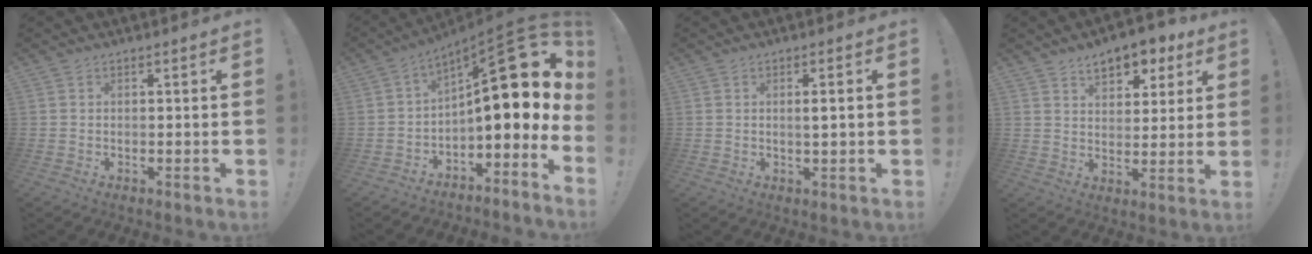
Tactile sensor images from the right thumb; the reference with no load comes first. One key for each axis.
{"total": 20.4, "fx": 5.1, "fy": 7.2, "fz": 18.4, "tx": -0.258, "ty": -0.039, "tz": 0.086}
{"total": 2.7, "fx": 0.3, "fy": 0.1, "fz": 2.7, "tx": -0.043, "ty": -0.003, "tz": -0.001}
{"total": 9.5, "fx": 5.7, "fy": 5.5, "fz": 5.2, "tx": -0.072, "ty": -0.033, "tz": 0.104}